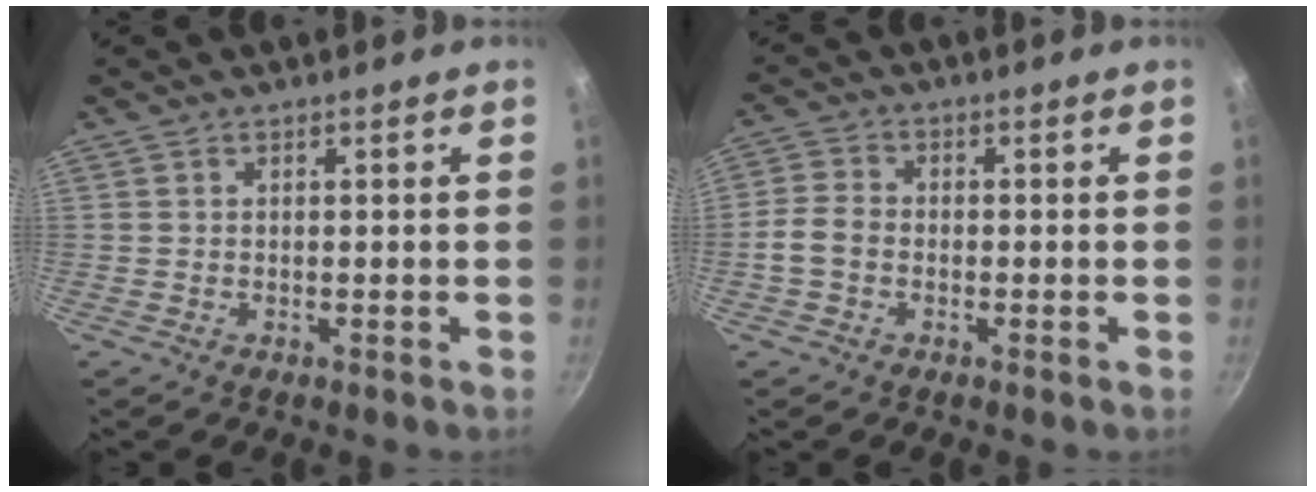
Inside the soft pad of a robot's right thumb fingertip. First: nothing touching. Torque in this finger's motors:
{"motor_torque": [-0.07, 0.53, 0.31, -0.26, 0.14]}